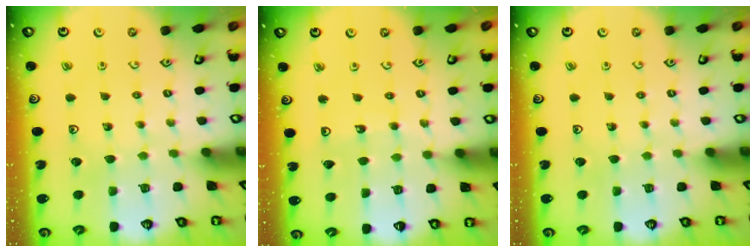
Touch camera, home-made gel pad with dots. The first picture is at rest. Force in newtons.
{"total": 2.9, "press": 2.9, "slide": 0.3}
{"total": 0.0}